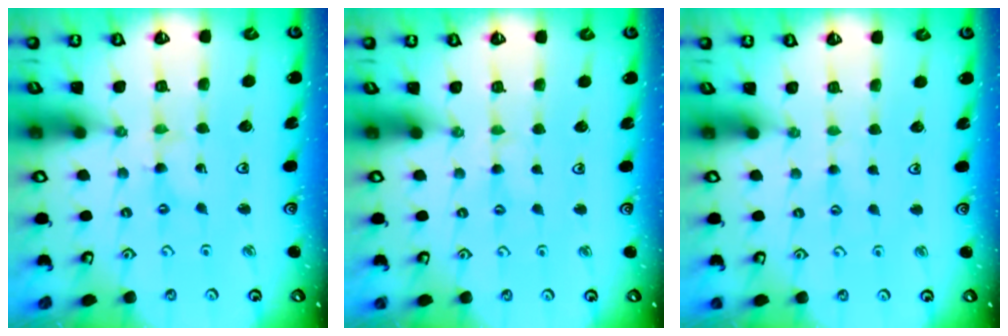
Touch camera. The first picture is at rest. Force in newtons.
{"total": 1.5, "press": 1.4, "slide": 0.3}
{"total": 1.4, "press": 1.4, "slide": 0.2}